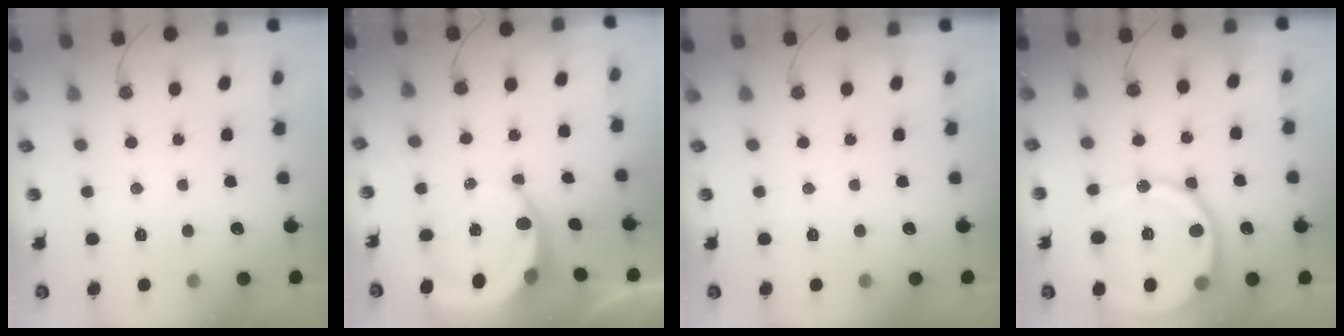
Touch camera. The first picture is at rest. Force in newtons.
{"total": 7.7, "press": 7.6, "slide": 1.0}
{"total": 0.0}
{"total": 19.2, "press": 19.1, "slide": 1.9}